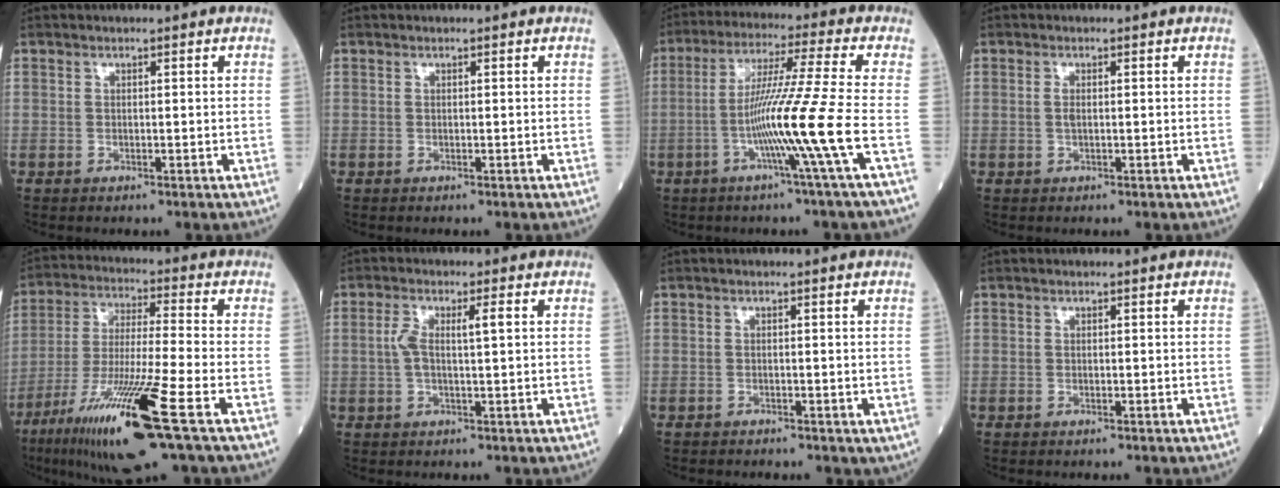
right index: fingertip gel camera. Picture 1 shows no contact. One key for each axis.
{"total": 0.0}
{"total": 12.0, "fx": -3.7, "fy": -3.3, "fz": 10.9, "tx": -0.202, "ty": -0.012, "tz": -0.073}
{"total": 1.0, "fx": 0.0, "fy": 0.3, "fz": 1.0, "tx": -0.023, "ty": -0.001, "tz": 0.001}
{"total": 17.7, "fx": -8.8, "fy": 0.1, "fz": 15.4, "tx": -0.296, "ty": -0.046, "tz": -0.162}
{"total": 4.2, "fx": 0.6, "fy": 0.8, "fz": 4.1, "tx": -0.089, "ty": 0.016, "tz": 0.009}
{"total": 1.1, "fx": -0.6, "fy": 0.8, "fz": 0.4, "tx": -0.007, "ty": 0.001, "tz": -0.008}
{"total": 0.0}